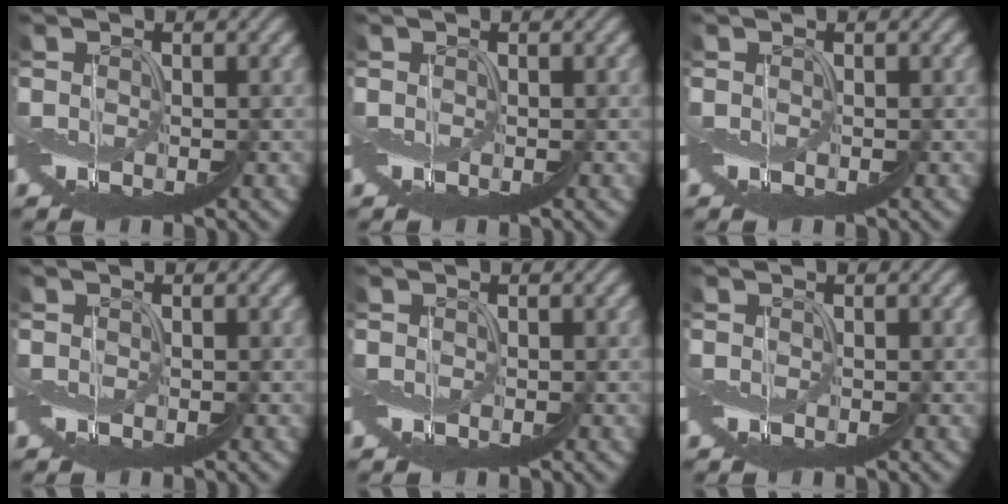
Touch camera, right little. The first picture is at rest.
{"total": 0.0}
{"total": 0.0}
{"total": 0.0}
{"total": 0.0}
{"total": 0.0}